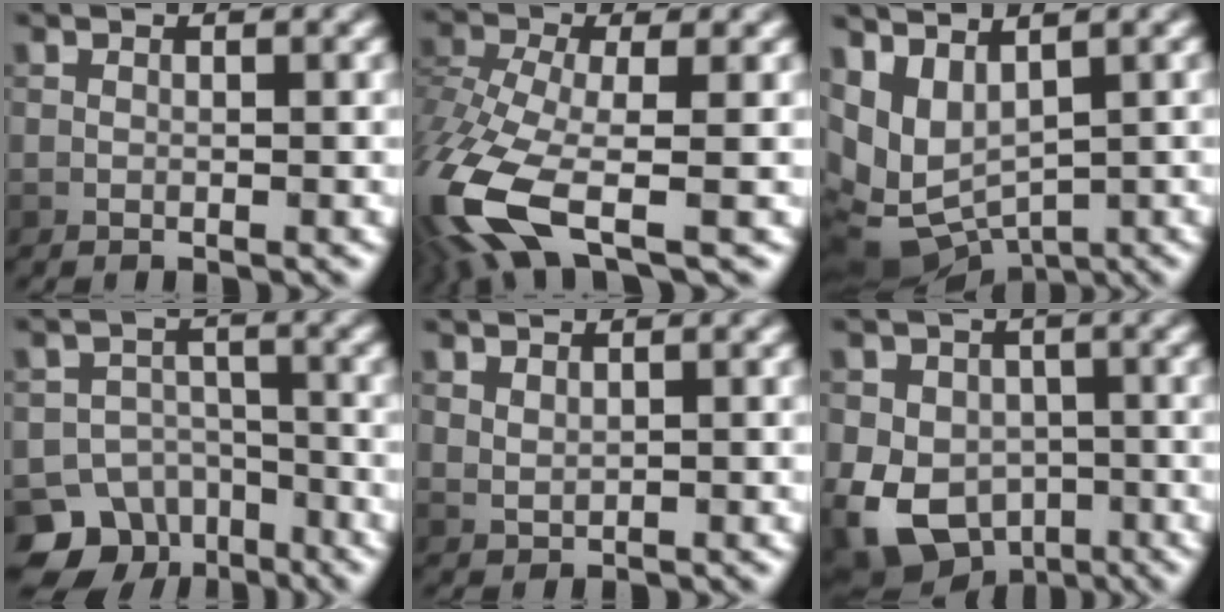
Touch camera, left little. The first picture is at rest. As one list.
[{"total": 11.3, "force": [-5.3, 4.1, 9.0], "torque": [-0.225, -0.021, -0.107]}, {"total": 6.7, "force": [0.4, 4.4, 5.0], "torque": [-0.107, -0.021, 0.035]}, {"total": 8.7, "force": [-5.8, 6.1, 2.0], "torque": [-0.018, -0.009, -0.089]}, {"total": 1.0, "force": [0.8, 0.4, 0.4], "torque": [-0.016, -0.003, 0.021]}, {"total": 10.6, "force": [-3.7, 8.3, 5.4], "torque": [-0.090, -0.025, -0.079]}]